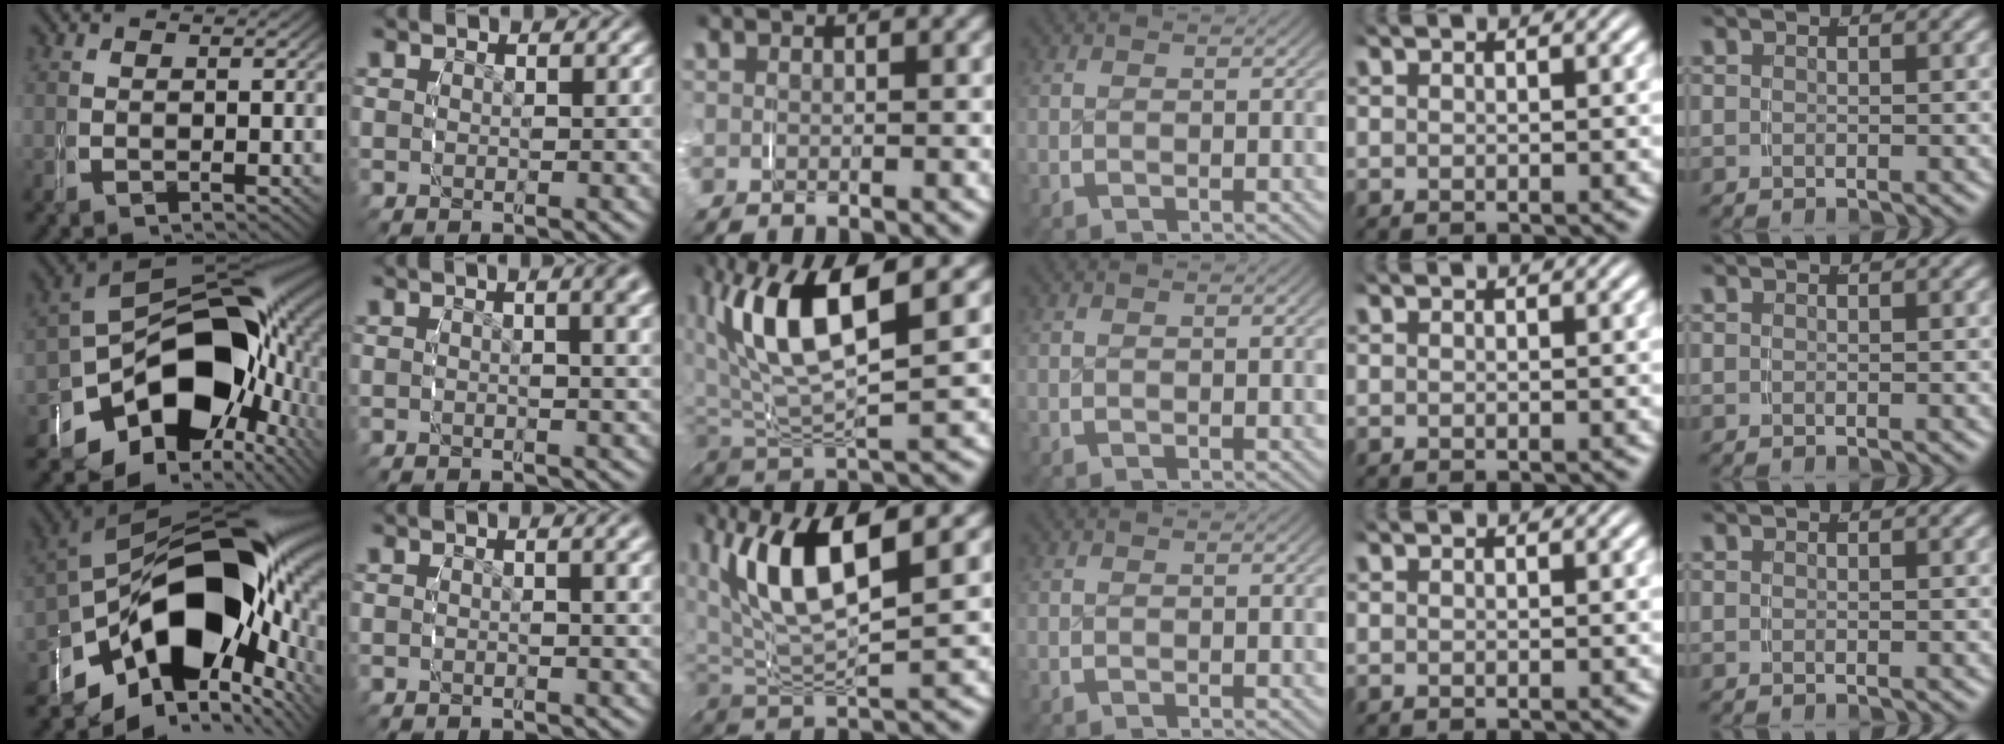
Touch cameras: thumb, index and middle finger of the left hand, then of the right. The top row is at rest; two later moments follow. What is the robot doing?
{"motion": "grasp_and_lifting", "object": "keyboard"}